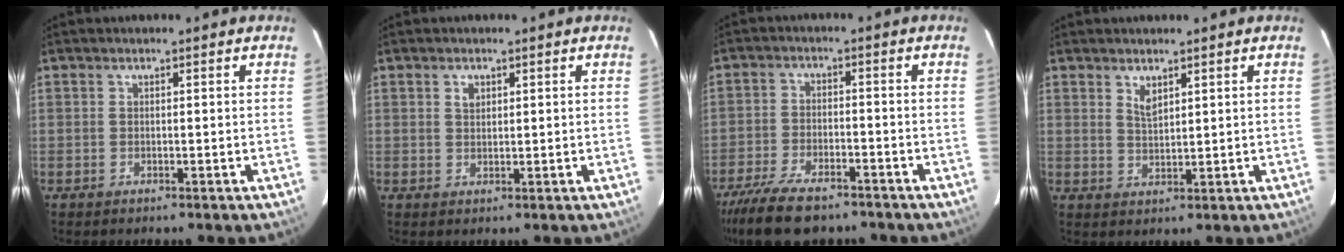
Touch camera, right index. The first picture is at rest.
{"total": 1.7, "force": [0.8, 1.2, 0.9], "torque": [-0.015, 0.006, 0.013]}
{"total": 13.3, "force": [-10.4, 4.7, 6.7], "torque": [-0.159, -0.027, -0.181]}
{"total": 2.6, "force": [1.8, 1.0, 1.6], "torque": [-0.030, -0.003, 0.032]}